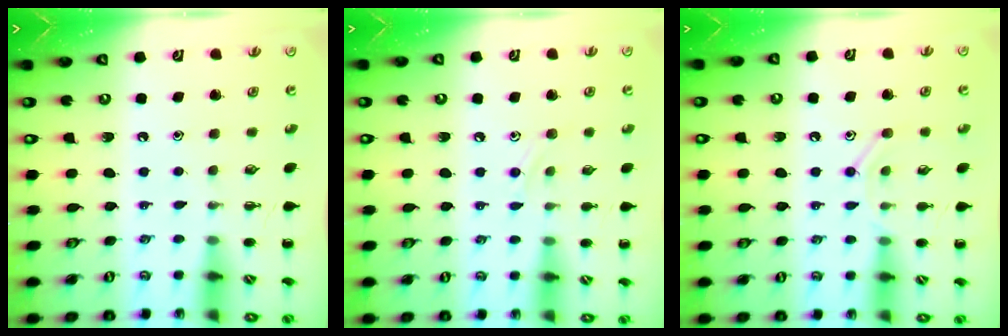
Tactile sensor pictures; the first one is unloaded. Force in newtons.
{"total": 6.5, "press": 6.2, "slide": 1.9}
{"total": 8.3, "press": 8.2, "slide": 1.2}